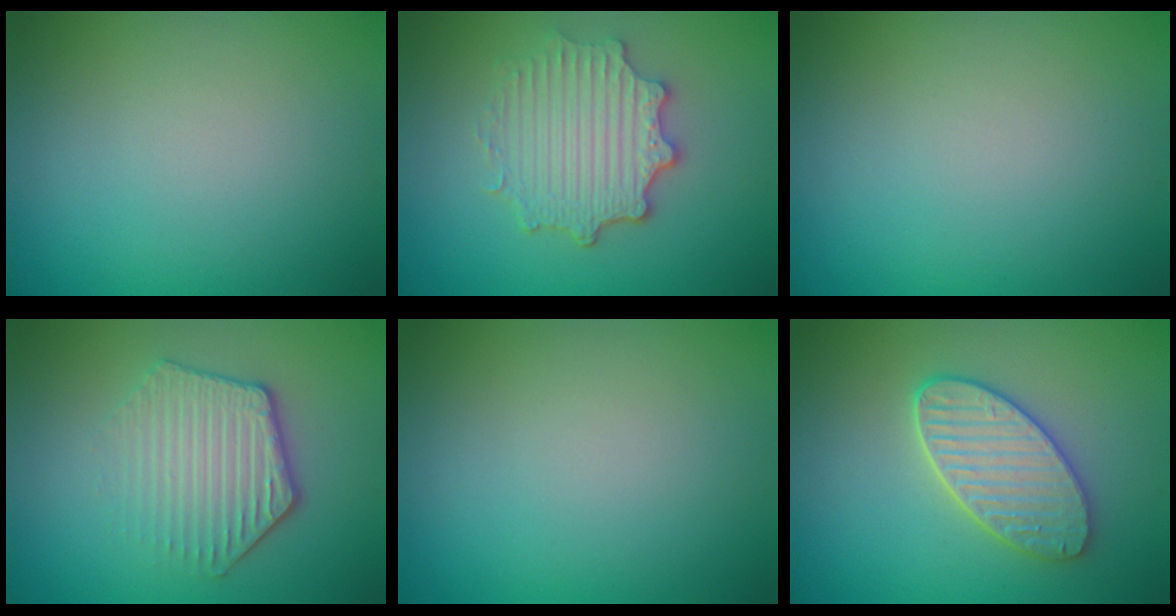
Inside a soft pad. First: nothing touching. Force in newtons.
{"total": 4.8, "press": 3.7, "slide": 3.0}
{"total": 0.0}
{"total": 4.1, "press": 3.4, "slide": 2.3}
{"total": 0.0}
{"total": 4.2, "press": 3.9, "slide": 1.5}